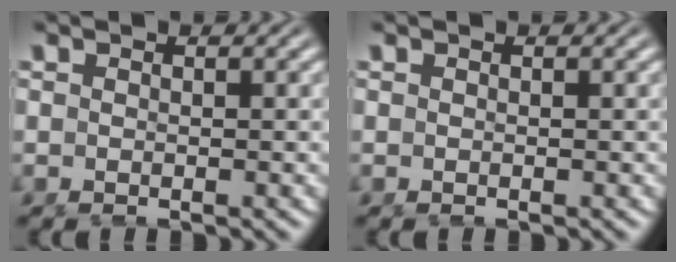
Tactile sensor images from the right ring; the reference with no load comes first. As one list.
[{"total": 0.0}]